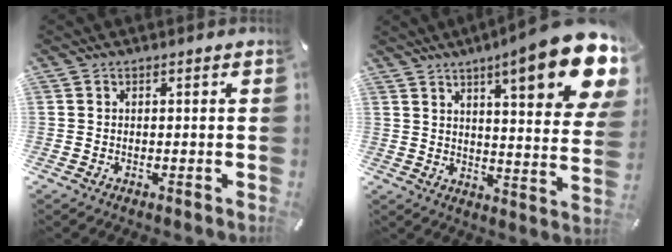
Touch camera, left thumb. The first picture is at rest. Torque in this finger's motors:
{"motor_torque": [2.84, 2.17, 1.73, -1.04, 0.44]}